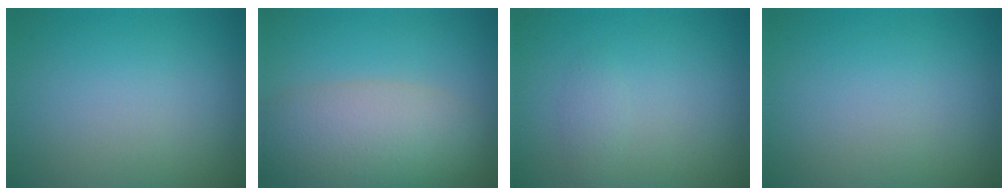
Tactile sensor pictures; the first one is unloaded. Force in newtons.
{"total": 6.8, "press": 6.8, "slide": 0.2}
{"total": 1.0, "press": 1.0, "slide": 0.1}
{"total": 0.0}